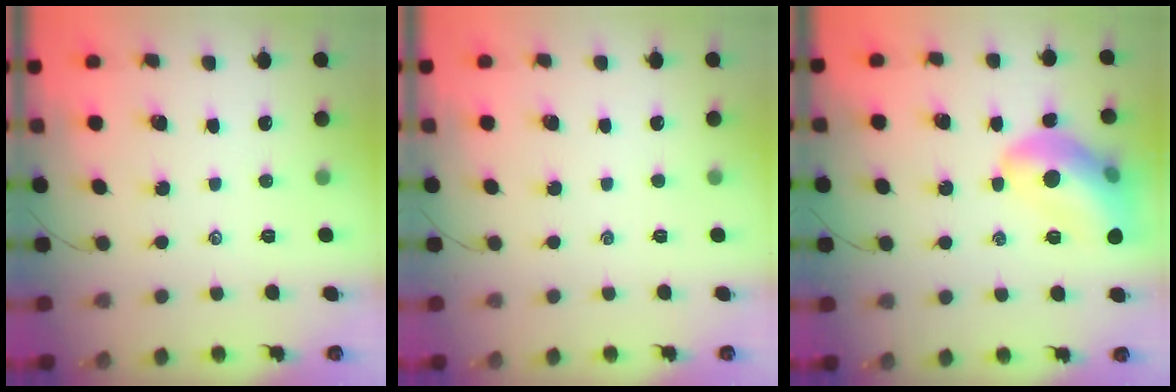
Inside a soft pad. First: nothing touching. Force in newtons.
{"total": 0.0}
{"total": 15.0, "press": 15.0, "slide": 1.3}